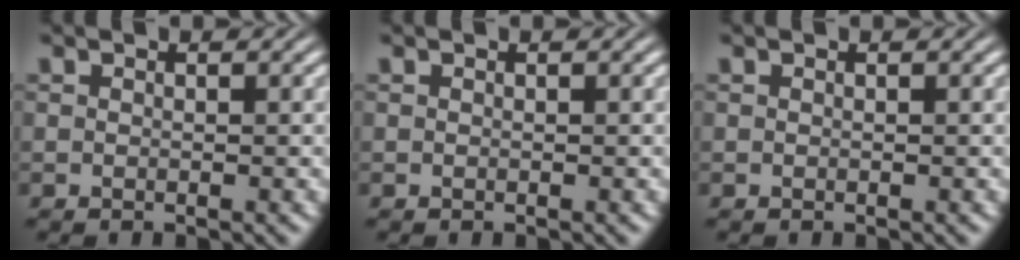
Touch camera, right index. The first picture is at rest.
{"total": 0.0}
{"total": 0.0}